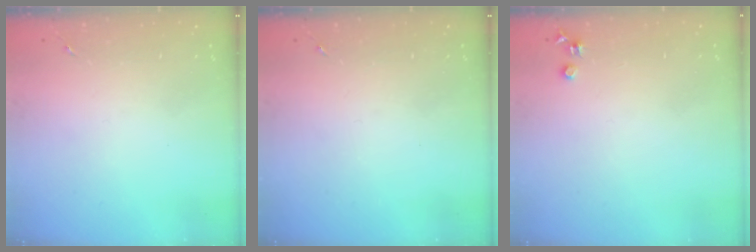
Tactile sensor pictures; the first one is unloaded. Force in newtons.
{"total": 0.0}
{"total": 3.5, "press": 3.5, "slide": 0.4}